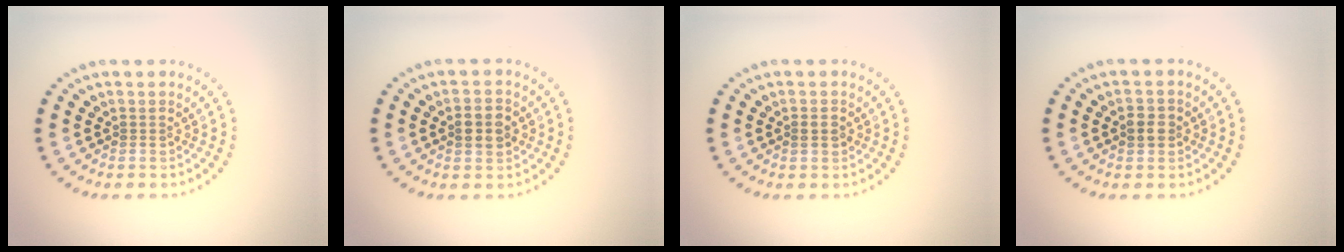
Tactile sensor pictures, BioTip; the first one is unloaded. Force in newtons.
{"total": 2.9, "press": 2.9, "slide": 0.1}
{"total": 1.1, "press": 1.1, "slide": 0.1}
{"total": 1.9, "press": 1.9, "slide": 0.3}